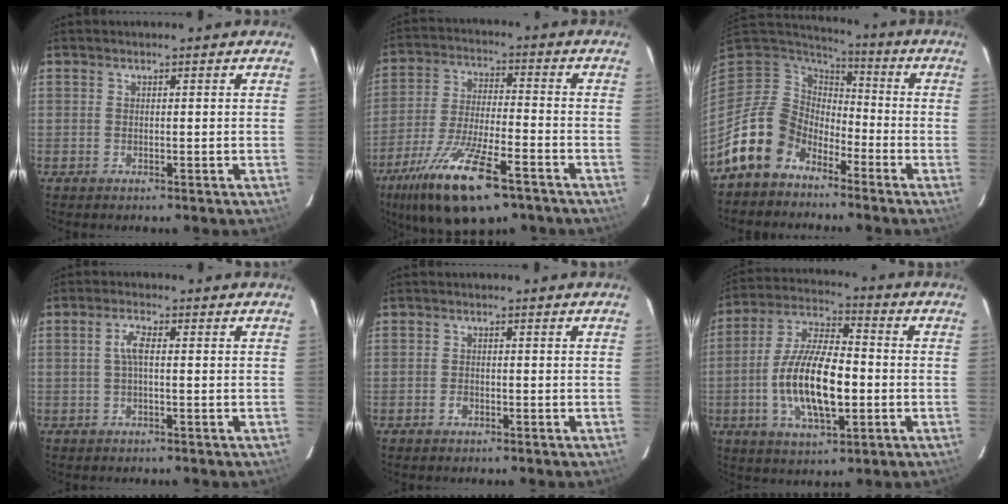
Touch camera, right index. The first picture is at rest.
{"total": 17.9, "force": [-11.1, 5.6, 12.9], "torque": [-0.260, -0.039, -0.197]}
{"total": 12.1, "force": [-8.3, 8.1, 3.3], "torque": [-0.088, 0.024, -0.152]}
{"total": 2.9, "force": [0.1, 0.8, 2.7], "torque": [-0.057, 0.007, 0.001]}
{"total": 1.5, "force": [-0.7, 1.1, 0.7], "torque": [-0.012, 0.002, -0.011]}
{"total": 16.1, "force": [-2.9, 6.4, 14.5], "torque": [-0.285, 0.002, -0.052]}